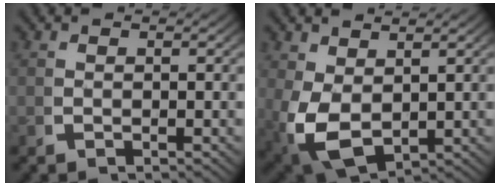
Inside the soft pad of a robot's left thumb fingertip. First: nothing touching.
{"total": 7.2, "force": [-0.9, 5.1, 5.0], "torque": [-0.133, -0.047, 0.019]}